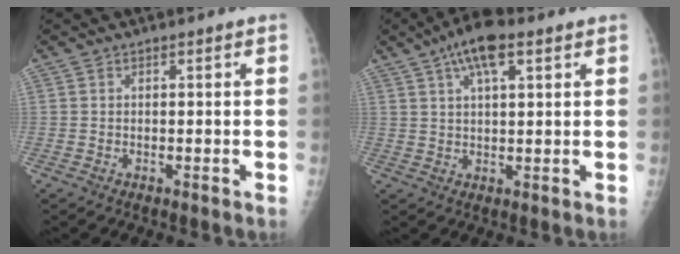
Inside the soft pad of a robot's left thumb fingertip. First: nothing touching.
{"total": 8.7, "force": [4.6, 3.3, 6.6], "torque": [-0.104, 0.002, 0.077]}